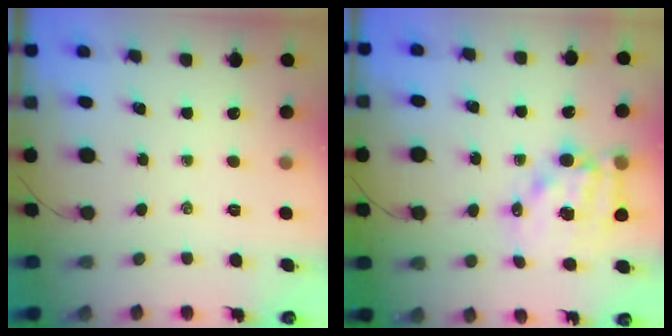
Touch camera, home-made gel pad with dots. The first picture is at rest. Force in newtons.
{"total": 13.8, "press": 13.4, "slide": 3.6}